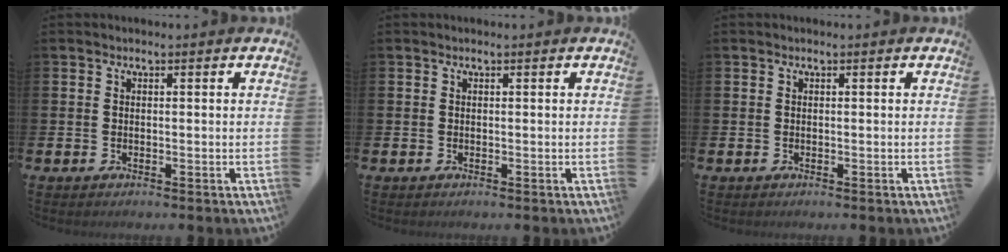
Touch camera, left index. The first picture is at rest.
{"total": 0.0}
{"total": 0.0}